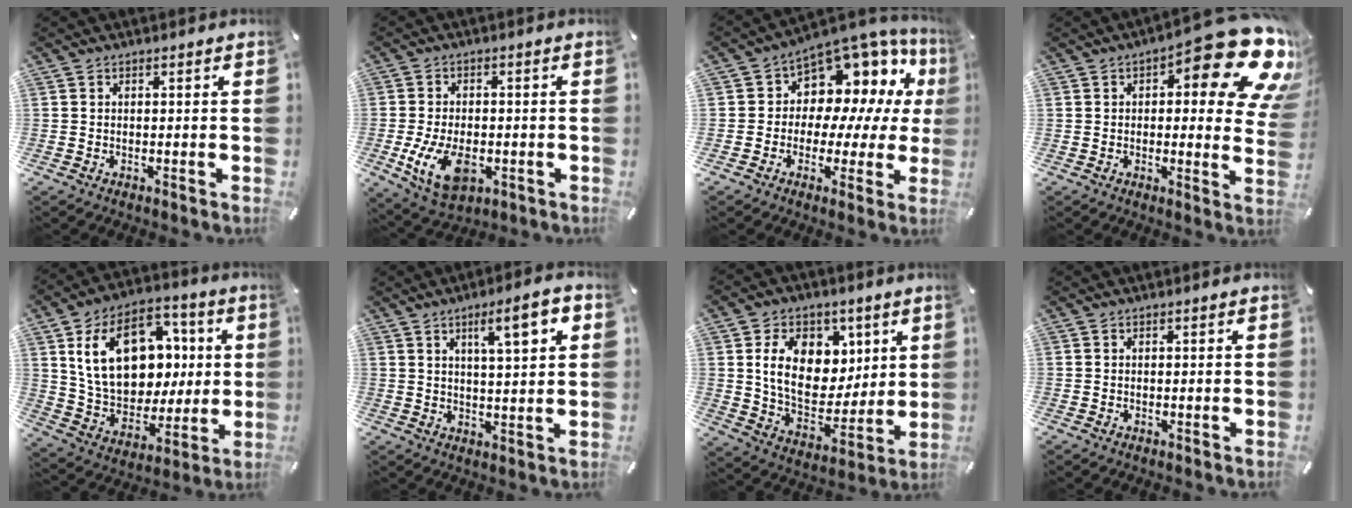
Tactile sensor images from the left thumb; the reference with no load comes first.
{"total": 11.0, "force": [-2.8, 6.8, 8.1], "torque": [-0.163, -0.006, -0.050]}
{"total": 9.0, "force": [5.0, 6.8, 3.3], "torque": [-0.059, -0.066, 0.094]}
{"total": 20.2, "force": [9.9, 7.3, 16.0], "torque": [-0.204, -0.074, 0.159]}
{"total": 20.6, "force": [4.4, 15.3, 13.0], "torque": [-0.234, -0.004, 0.085]}
{"total": 10.0, "force": [4.4, 2.4, 8.6], "torque": [-0.126, -0.014, 0.064]}
{"total": 14.9, "force": [5.1, 11.4, 8.2], "torque": [-0.127, -0.014, 0.099]}
{"total": 0.0}